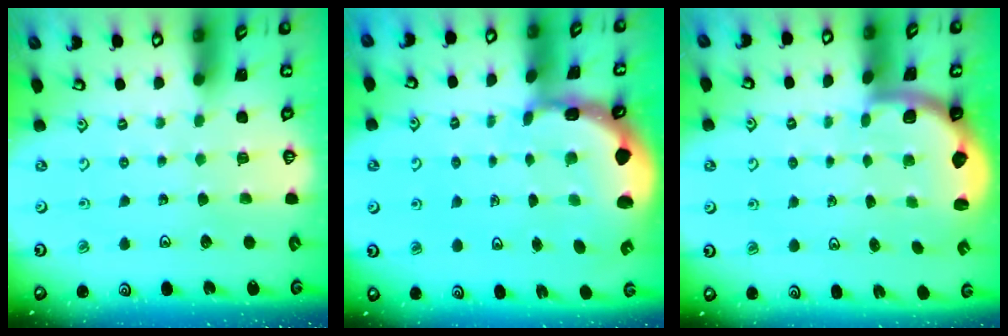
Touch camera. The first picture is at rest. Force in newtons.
{"total": 2.2, "press": 2.0, "slide": 1.0}
{"total": 1.9, "press": 1.8, "slide": 0.5}